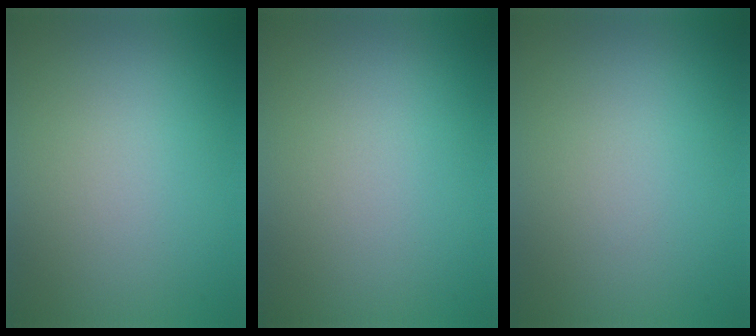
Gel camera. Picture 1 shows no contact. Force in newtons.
{"total": 0.0}
{"total": 0.0}